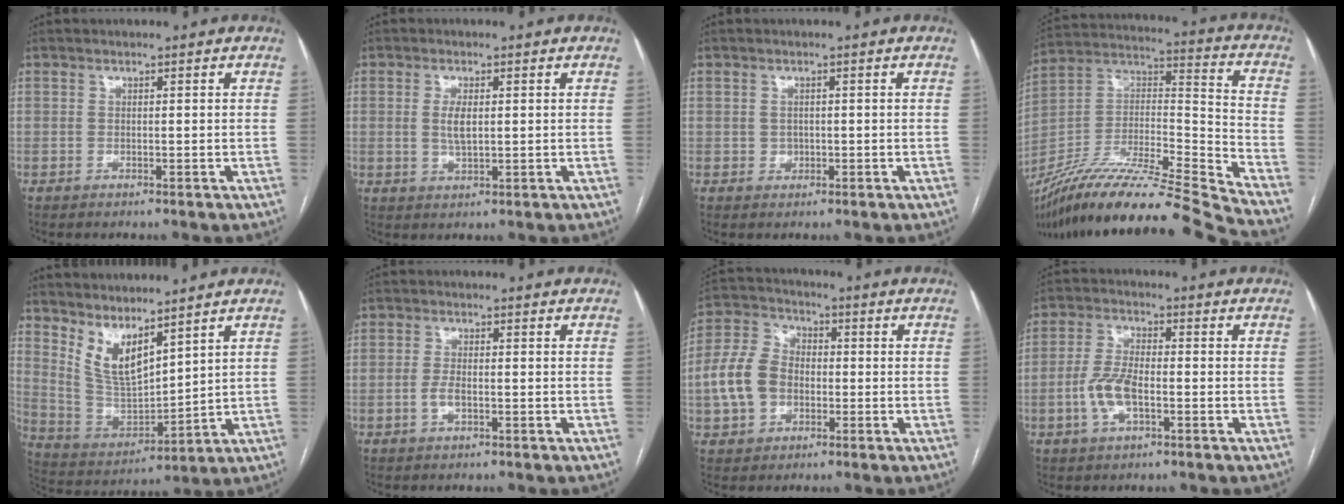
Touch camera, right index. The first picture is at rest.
{"total": 3.2, "force": [0.4, 1.1, 3.0], "torque": [-0.061, -0.001, 0.011]}
{"total": 1.3, "force": [0.1, 1.2, 0.4], "torque": [-0.010, 0.004, 0.007]}
{"total": 27.2, "force": [-23.8, -1.3, 12.9], "torque": [-0.231, -0.014, -0.411]}
{"total": 8.6, "force": [6.2, 2.4, 5.6], "torque": [-0.119, -0.012, 0.144]}
{"total": 2.2, "force": [-0.5, 0.9, 2.0], "torque": [-0.048, 0.002, -0.009]}
{"total": 9.4, "force": [-1.7, 7.1, 6.0], "torque": [-0.152, 0.027, -0.033]}
{"total": 6.5, "force": [-2.0, 2.5, 5.6], "torque": [-0.126, 0.006, -0.039]}